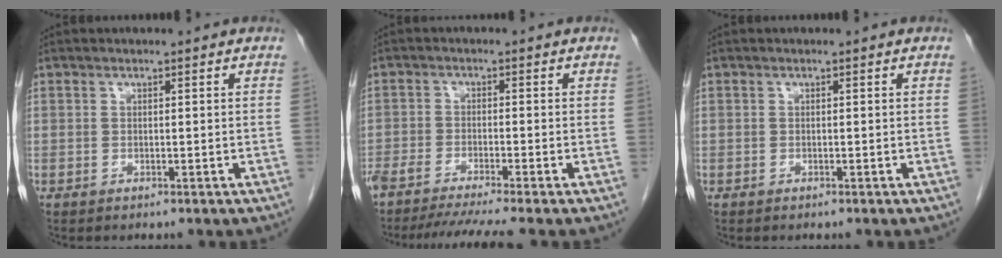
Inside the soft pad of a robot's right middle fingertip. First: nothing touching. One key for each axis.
{"total": 9.2, "fx": -8.0, "fy": -1.0, "fz": 4.4, "tx": -0.057, "ty": -0.021, "tz": -0.127}
{"total": 0.0}